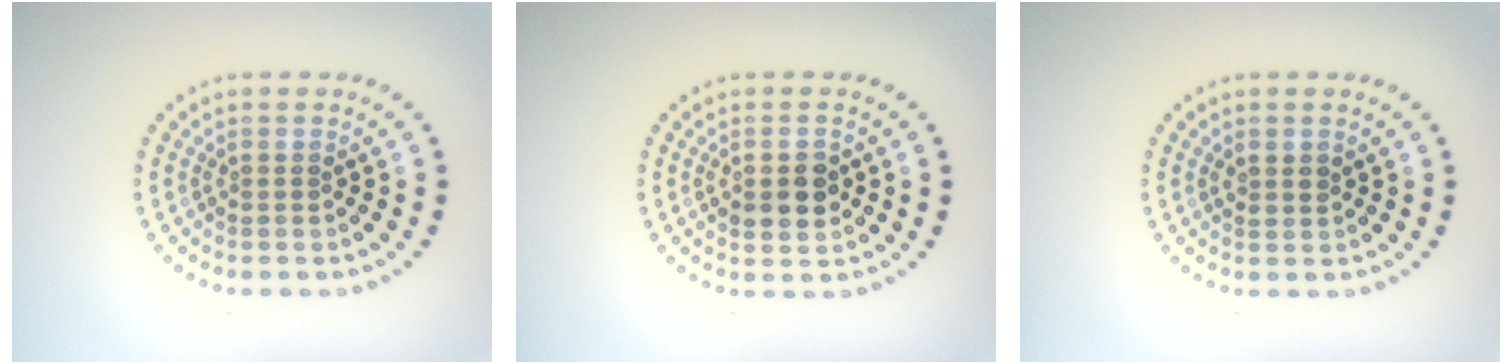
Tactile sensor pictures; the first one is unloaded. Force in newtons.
{"total": 2.9, "press": 2.9, "slide": 0.2}
{"total": 1.1, "press": 1.0, "slide": 0.5}